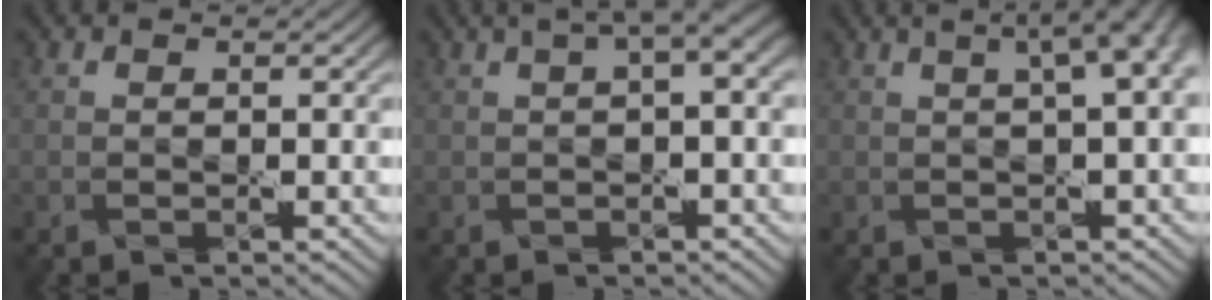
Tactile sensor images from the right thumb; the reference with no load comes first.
{"total": 3.9, "force": [1.2, 0.8, 3.7], "torque": [-0.054, 0.015, 0.019]}
{"total": 7.1, "force": [2.0, 2.4, 6.4], "torque": [-0.057, 0.034, 0.017]}